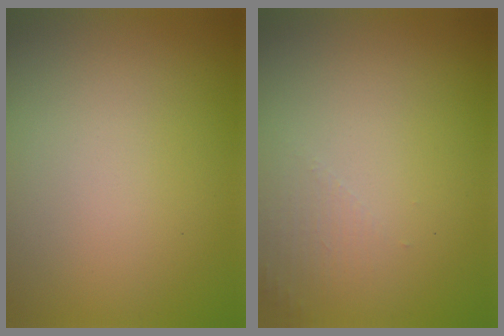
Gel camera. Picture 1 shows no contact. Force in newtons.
{"total": 1.3, "press": 1.2, "slide": 0.4}